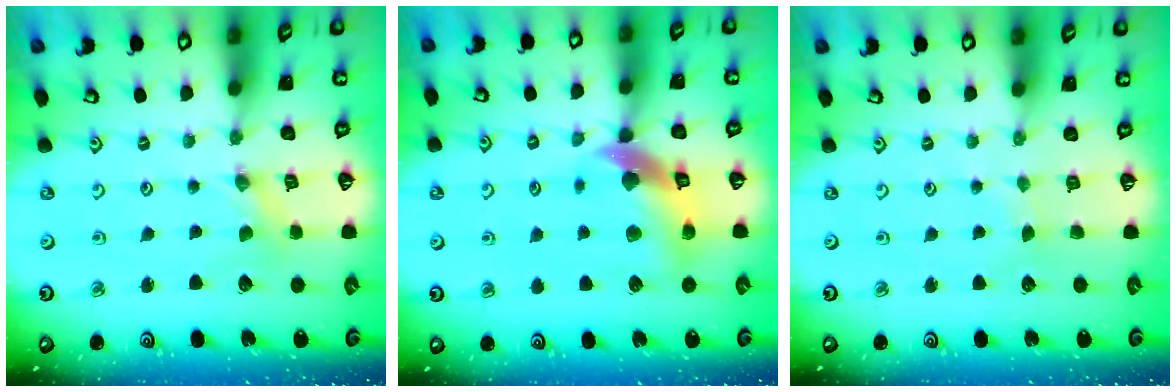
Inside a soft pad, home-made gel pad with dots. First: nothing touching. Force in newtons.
{"total": 11.0, "press": 10.8, "slide": 1.7}
{"total": 1.2, "press": 1.2, "slide": 0.2}